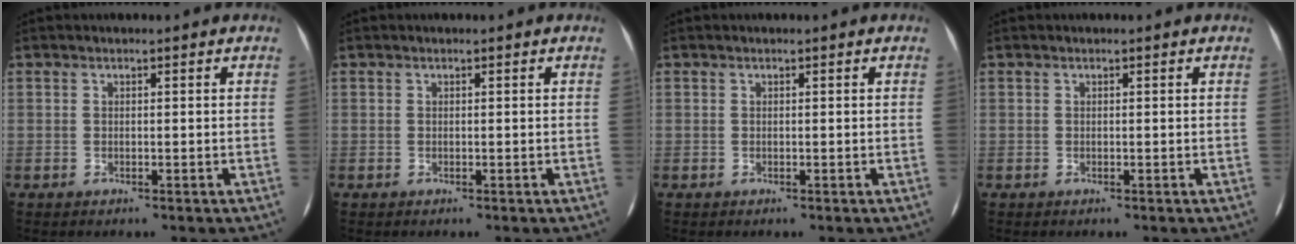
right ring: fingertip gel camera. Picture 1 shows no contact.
{"total": 0.0}
{"total": 0.0}
{"total": 0.0}